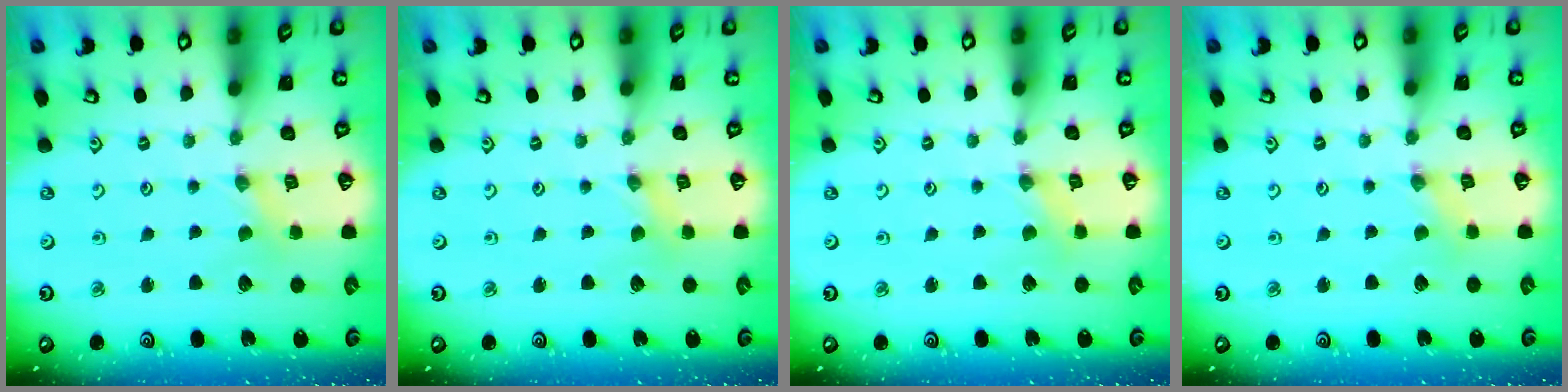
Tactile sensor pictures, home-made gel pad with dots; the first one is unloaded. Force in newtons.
{"total": 0.0}
{"total": 1.4, "press": 1.3, "slide": 0.3}
{"total": 1.1, "press": 1.1, "slide": 0.2}